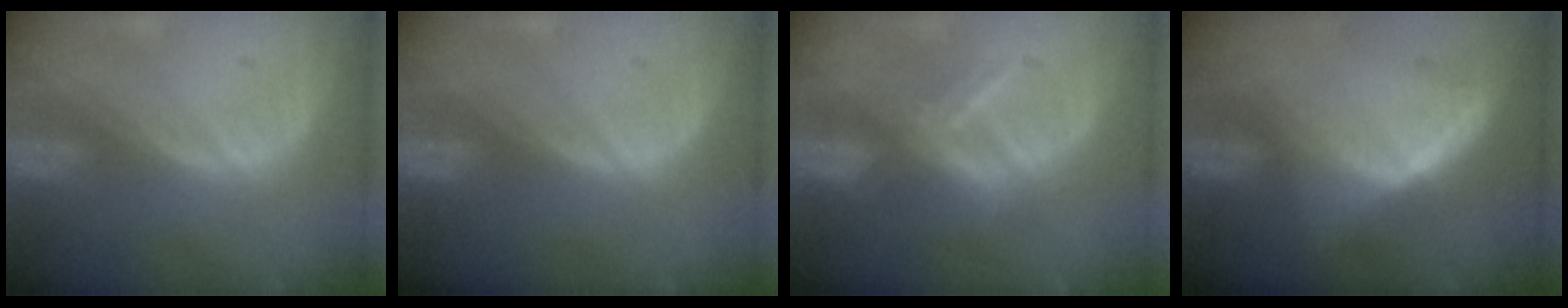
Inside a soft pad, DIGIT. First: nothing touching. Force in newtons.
{"total": 0.0}
{"total": 5.7, "press": 5.7, "slide": 0.4}
{"total": 6.8, "press": 6.0, "slide": 3.1}